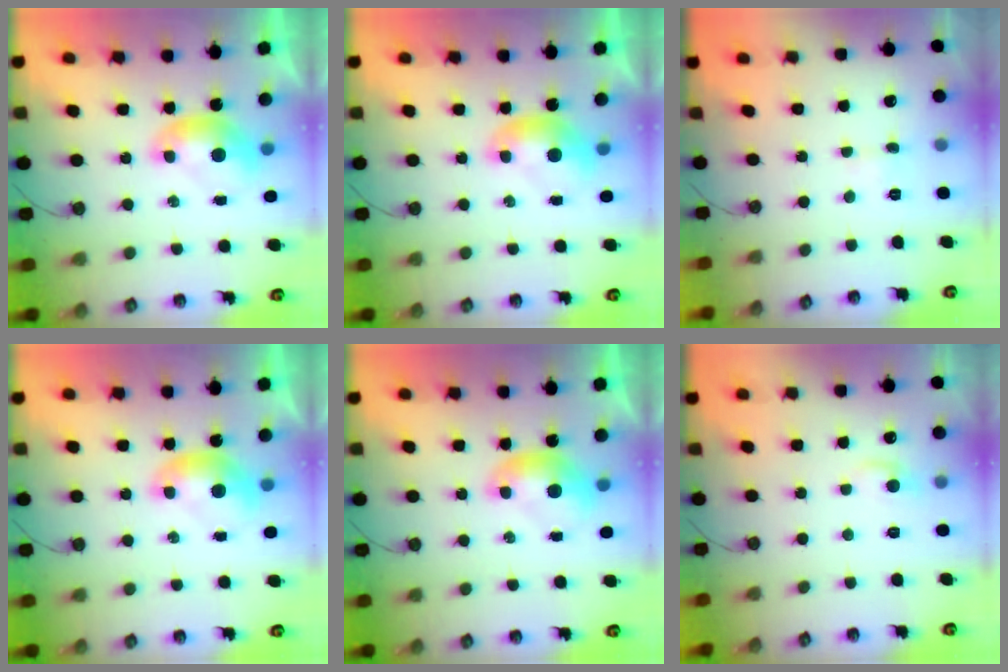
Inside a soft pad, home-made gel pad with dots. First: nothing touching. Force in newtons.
{"total": 0.0}
{"total": 0.5, "press": 0.5, "slide": 0.2}
{"total": 0.0}
{"total": 0.0}
{"total": 0.8, "press": 0.3, "slide": 0.7}